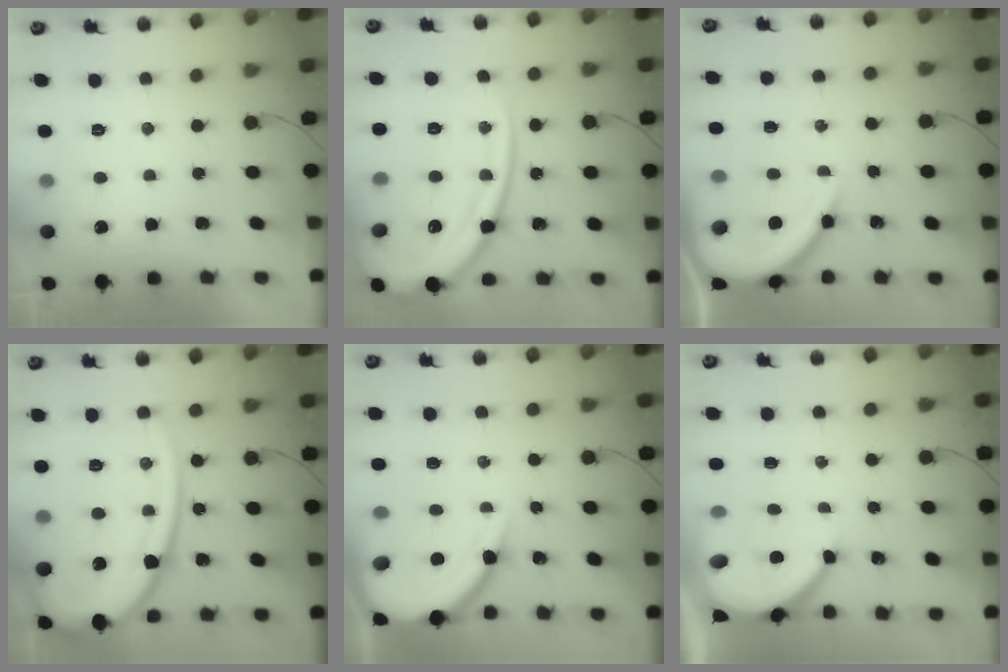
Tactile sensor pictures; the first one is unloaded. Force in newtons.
{"total": 21.4, "press": 21.3, "slide": 1.7}
{"total": 13.1, "press": 13.0, "slide": 1.6}
{"total": 18.9, "press": 18.8, "slide": 1.9}
{"total": 11.5, "press": 11.4, "slide": 1.0}
{"total": 8.5, "press": 8.5, "slide": 1.1}